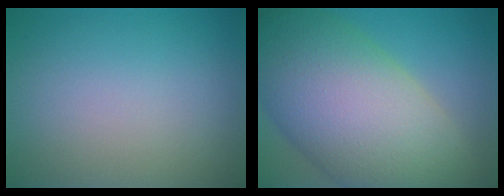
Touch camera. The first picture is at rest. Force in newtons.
{"total": 15.9, "press": 15.9, "slide": 0.6}